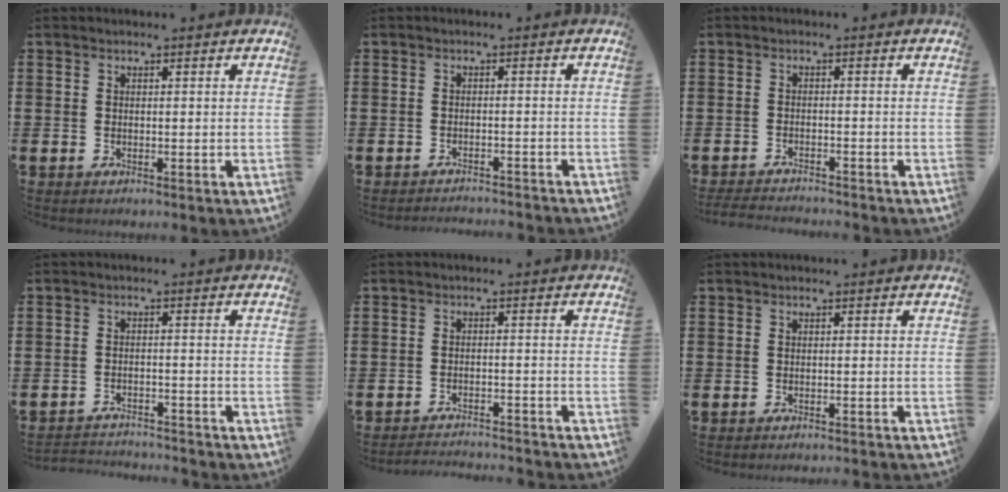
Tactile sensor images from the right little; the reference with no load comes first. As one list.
[{"total": 1.4, "force": [-1.4, -0.2, -0.1], "torque": [-0.001, 0.004, -0.030]}, {"total": 2.0, "force": [-2.0, 0.0, 0.2], "torque": [-0.005, 0.004, -0.041]}, {"total": 2.5, "force": [-2.5, 0.1, -0.3], "torque": [-0.003, 0.002, -0.055]}, {"total": 2.3, "force": [-2.3, -0.1, 0.0], "torque": [-0.003, 0.004, -0.049]}, {"total": 0.8, "force": [-0.8, -0.2, 0.0], "torque": [0.001, 0.000, -0.016]}]